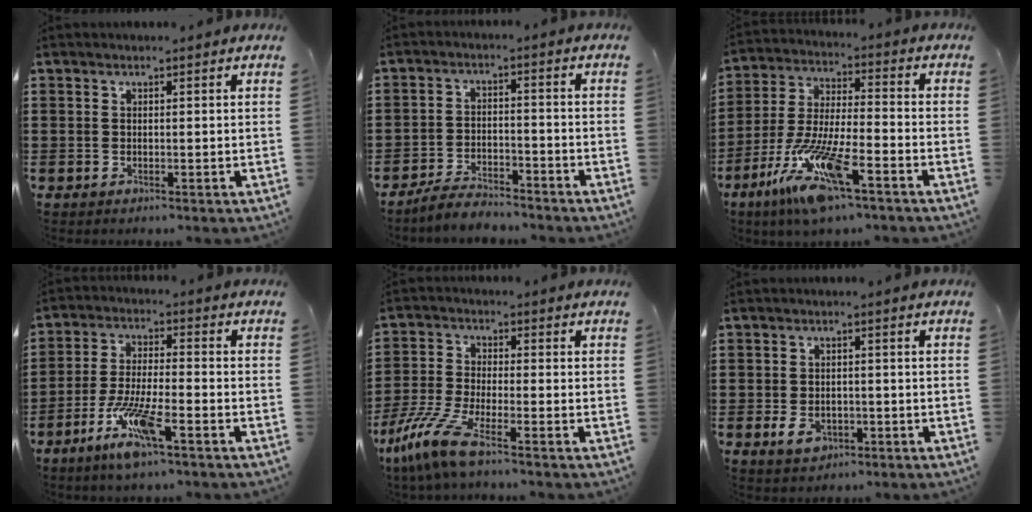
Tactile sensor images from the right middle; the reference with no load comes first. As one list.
[{"total": 4.5, "force": [-4.3, 0.6, 1.0], "torque": [-0.019, 0.009, -0.088]}, {"total": 12.7, "force": [-8.2, 1.8, 9.5], "torque": [-0.208, -0.009, -0.159]}, {"total": 8.7, "force": [-5.2, 1.4, 6.8], "torque": [-0.145, -0.012, -0.099]}, {"total": 8.2, "force": [-5.8, 1.2, 5.6], "torque": [-0.144, -0.018, -0.121]}, {"total": 3.1, "force": [-1.3, 2.0, 2.0], "torque": [-0.045, -0.001, -0.027]}]